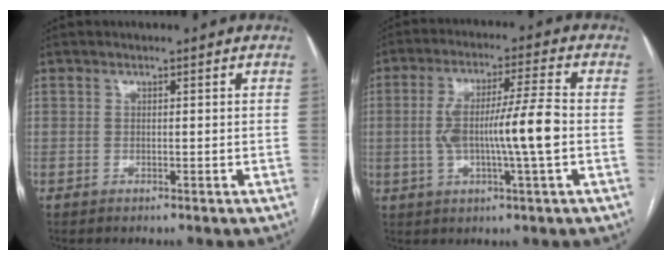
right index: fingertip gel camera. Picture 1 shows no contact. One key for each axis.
{"total": 10.8, "fx": -1.2, "fy": 0.1, "fz": 10.7, "tx": -0.198, "ty": 0.010, "tz": -0.023}